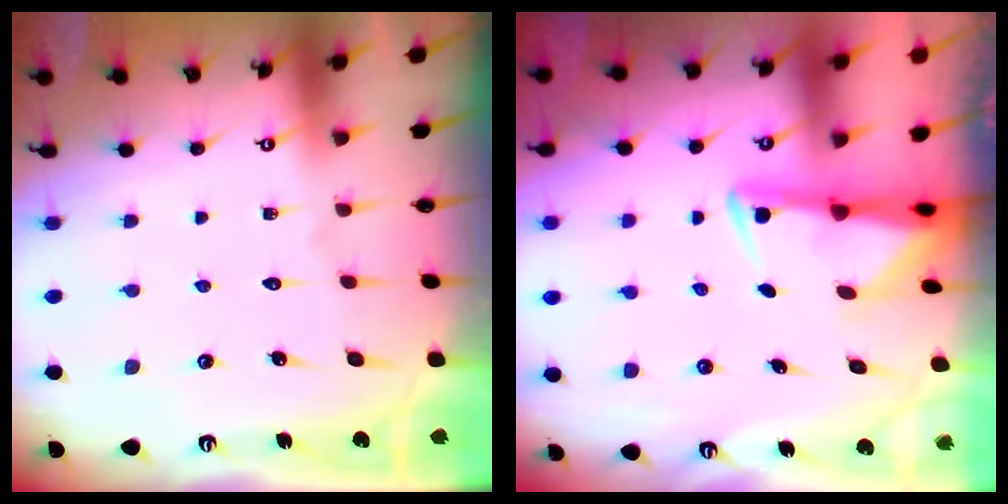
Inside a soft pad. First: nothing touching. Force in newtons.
{"total": 2.9, "press": 2.9, "slide": 0.6}